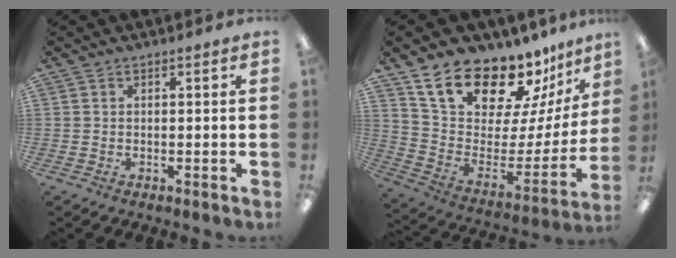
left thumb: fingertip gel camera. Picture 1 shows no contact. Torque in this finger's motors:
{"motor_torque": [2.00, 2.12, 1.37, -1.40, 0.12]}